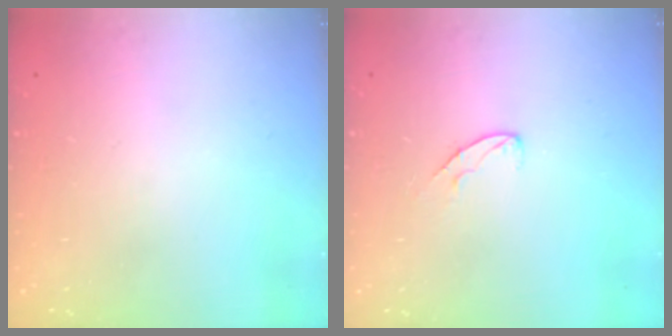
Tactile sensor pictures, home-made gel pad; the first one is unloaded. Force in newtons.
{"total": 7.0, "press": 7.0, "slide": 0.6}